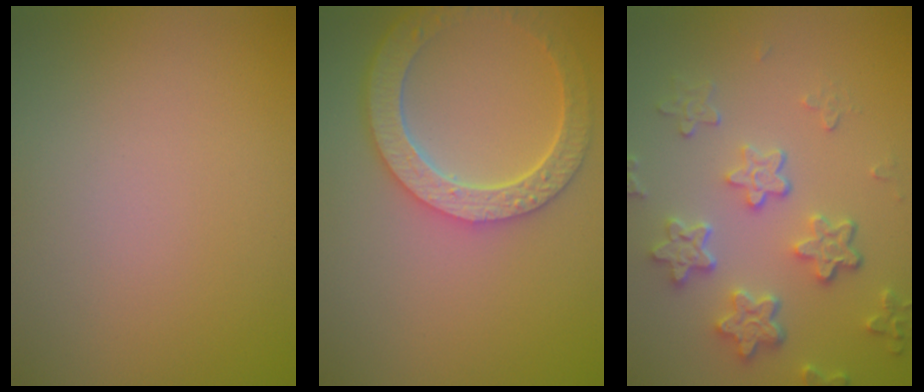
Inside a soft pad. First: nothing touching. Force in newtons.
{"total": 5.9, "press": 4.7, "slide": 3.6}
{"total": 5.3, "press": 4.2, "slide": 3.3}